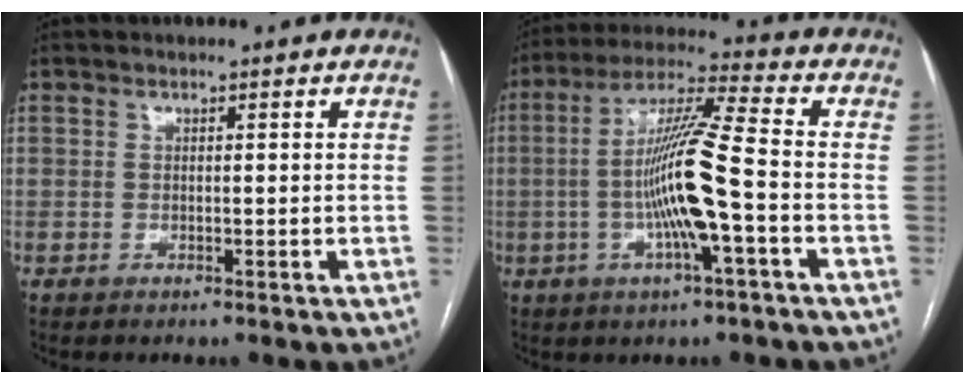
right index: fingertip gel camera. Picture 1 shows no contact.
{"total": 13.2, "force": [-2.5, 0.1, 13.0], "torque": [-0.247, 0.005, -0.051]}